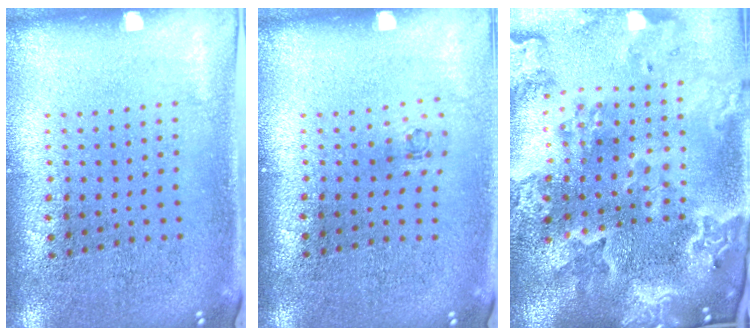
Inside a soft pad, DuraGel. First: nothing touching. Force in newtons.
{"total": 0.7, "press": 0.3, "slide": 0.6}
{"total": 4.6, "press": 3.8, "slide": 2.6}